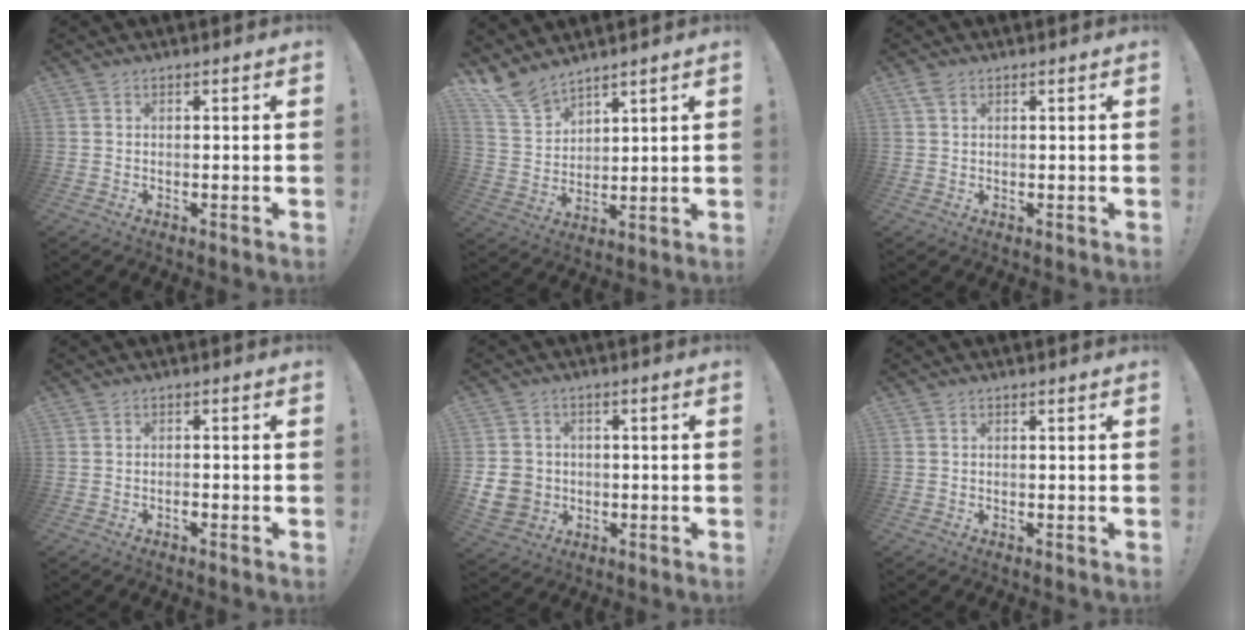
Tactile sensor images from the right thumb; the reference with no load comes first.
{"total": 9.6, "force": [8.5, 3.6, 2.4], "torque": [-0.065, -0.061, 0.170]}
{"total": 2.2, "force": [1.2, 1.2, 1.4], "torque": [-0.022, 0.001, 0.021]}
{"total": 1.1, "force": [-0.8, 0.2, 0.7], "torque": [-0.010, -0.005, -0.014]}
{"total": 9.5, "force": [-1.1, 8.6, 3.9], "torque": [-0.075, 0.012, -0.016]}
{"total": 0.0}